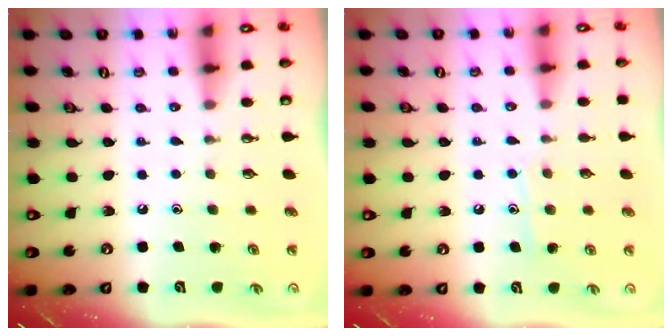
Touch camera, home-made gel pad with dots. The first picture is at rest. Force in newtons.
{"total": 7.4, "press": 7.4, "slide": 0.3}